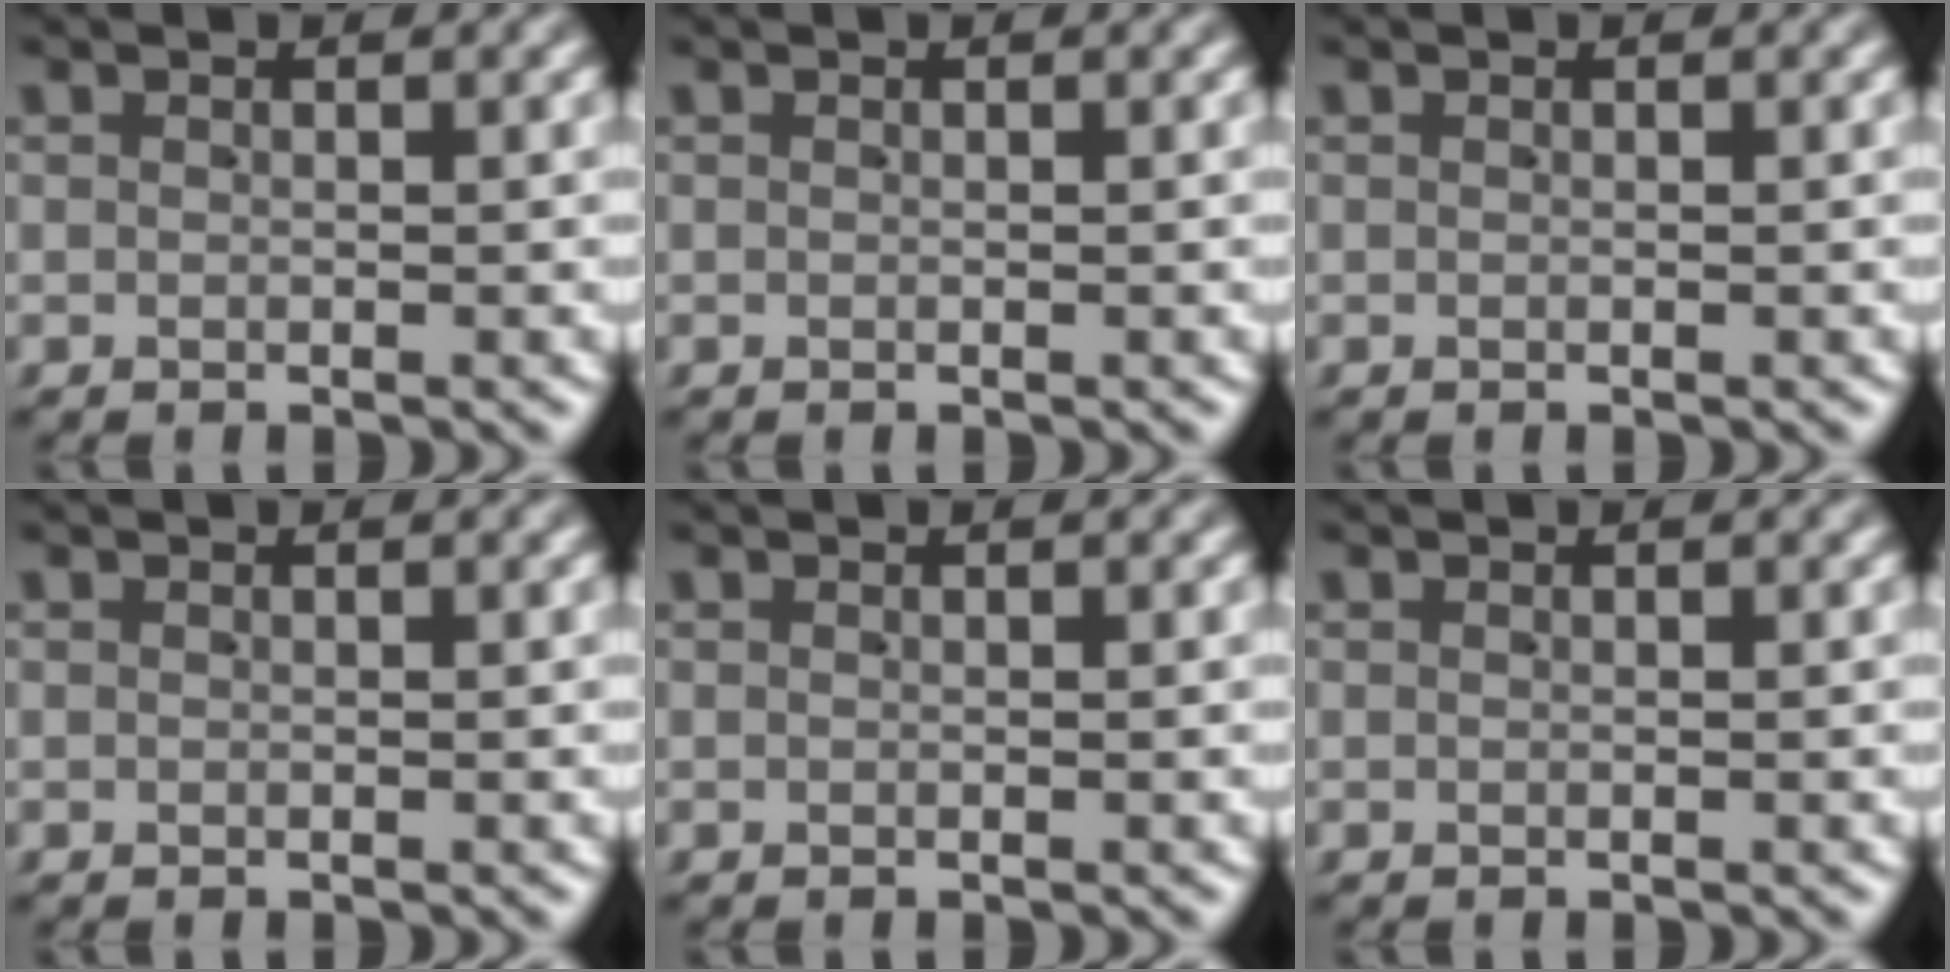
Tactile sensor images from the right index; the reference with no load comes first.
{"total": 0.0}
{"total": 0.0}
{"total": 0.0}
{"total": 0.0}
{"total": 0.0}